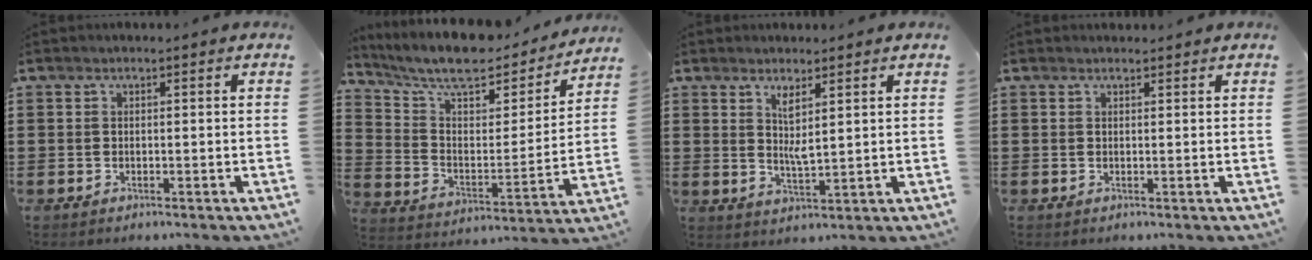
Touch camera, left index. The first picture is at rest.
{"total": 9.4, "force": [8.0, 2.5, 4.3], "torque": [-0.111, -0.047, 0.136]}
{"total": 3.5, "force": [2.0, 0.8, 2.8], "torque": [-0.061, -0.001, 0.034]}
{"total": 0.7, "force": [0.7, 0.2, 0.0], "torque": [-0.001, 0.001, 0.015]}